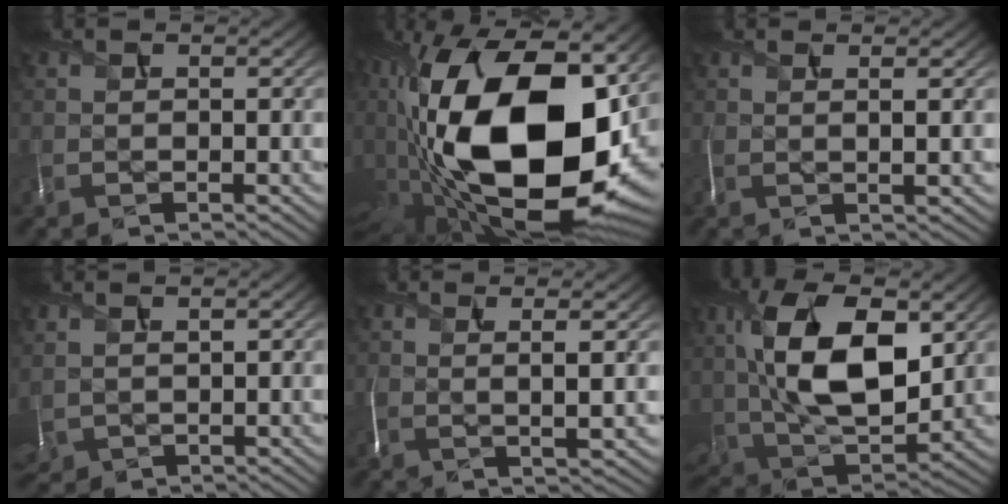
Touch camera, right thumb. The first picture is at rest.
{"total": 21.9, "force": [-0.5, 11.7, 18.6], "torque": [-0.381, -0.050, -0.004]}
{"total": 2.1, "force": [0.8, 0.2, 1.9], "torque": [-0.030, 0.008, 0.011]}
{"total": 2.0, "force": [1.4, 1.0, 0.9], "torque": [-0.041, 0.005, 0.036]}
{"total": 3.8, "force": [1.1, 0.4, 3.6], "torque": [-0.060, 0.004, 0.018]}
{"total": 14.6, "force": [3.5, 8.3, 11.4], "torque": [-0.243, 0.001, 0.070]}